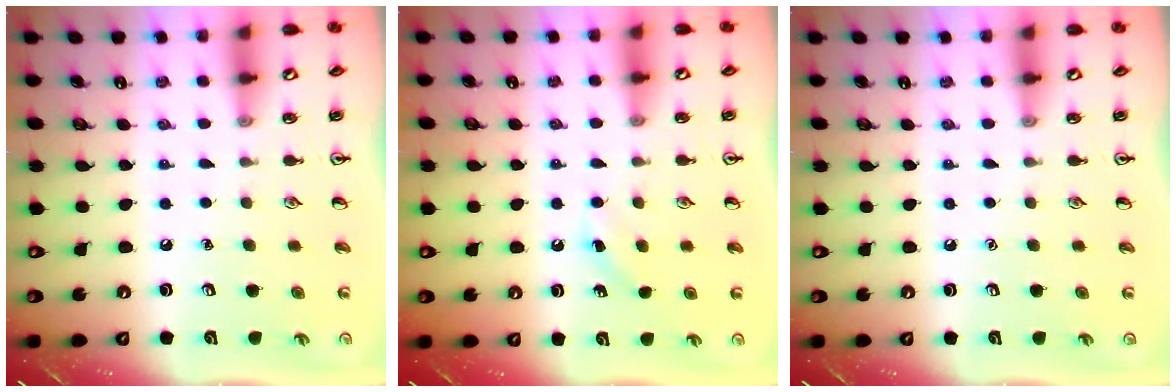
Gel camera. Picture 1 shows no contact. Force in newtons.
{"total": 2.8, "press": 2.6, "slide": 0.9}
{"total": 0.0}